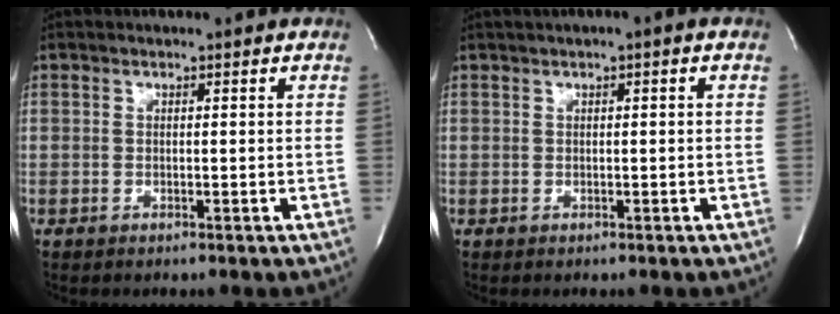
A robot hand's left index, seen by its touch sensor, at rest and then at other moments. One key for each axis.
{"total": 1.3, "fx": 0.4, "fy": 0.1, "fz": 1.2, "tx": -0.021, "ty": 0.008, "tz": 0.007}